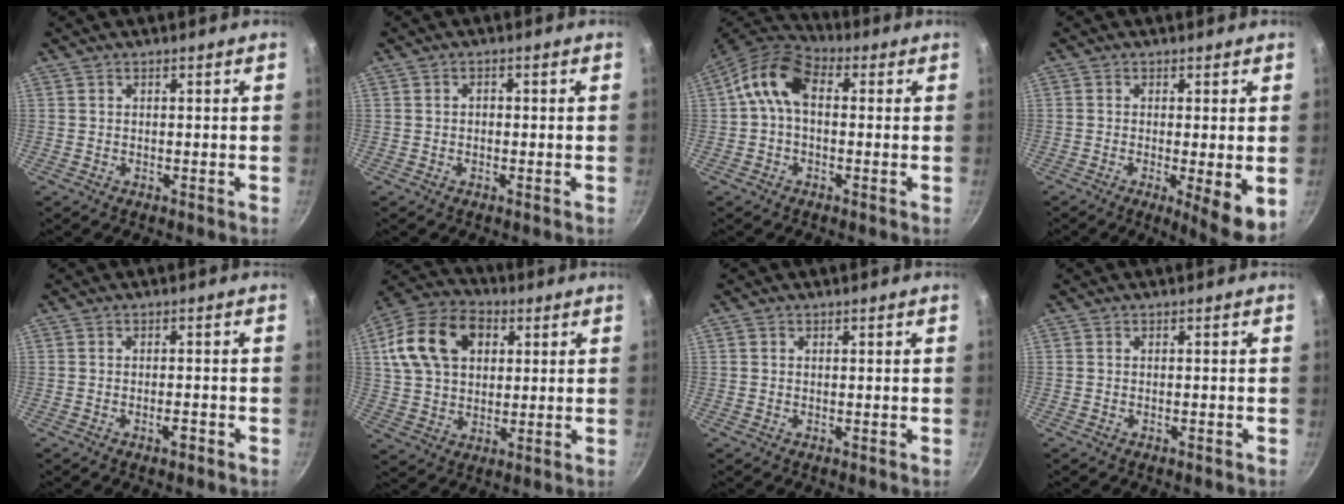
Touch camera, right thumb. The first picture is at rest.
{"total": 1.1, "force": [-0.1, 0.9, 0.7], "torque": [-0.010, 0.006, -0.003]}
{"total": 9.8, "force": [1.0, 6.5, 7.3], "torque": [-0.125, 0.028, -0.002]}
{"total": 7.6, "force": [-1.2, 1.4, 7.4], "torque": [-0.107, -0.017, -0.015]}
{"total": 2.0, "force": [-1.2, 0.6, 1.5], "torque": [-0.020, 0.010, -0.020]}
{"total": 16.8, "force": [5.0, 11.8, 10.9], "torque": [-0.181, 0.012, 0.078]}
{"total": 0.6, "force": [0.1, 0.5, 0.2], "torque": [-0.003, 0.004, 0.000]}
{"total": 0.7, "force": [-0.4, 0.2, 0.5], "torque": [-0.012, 0.005, -0.007]}